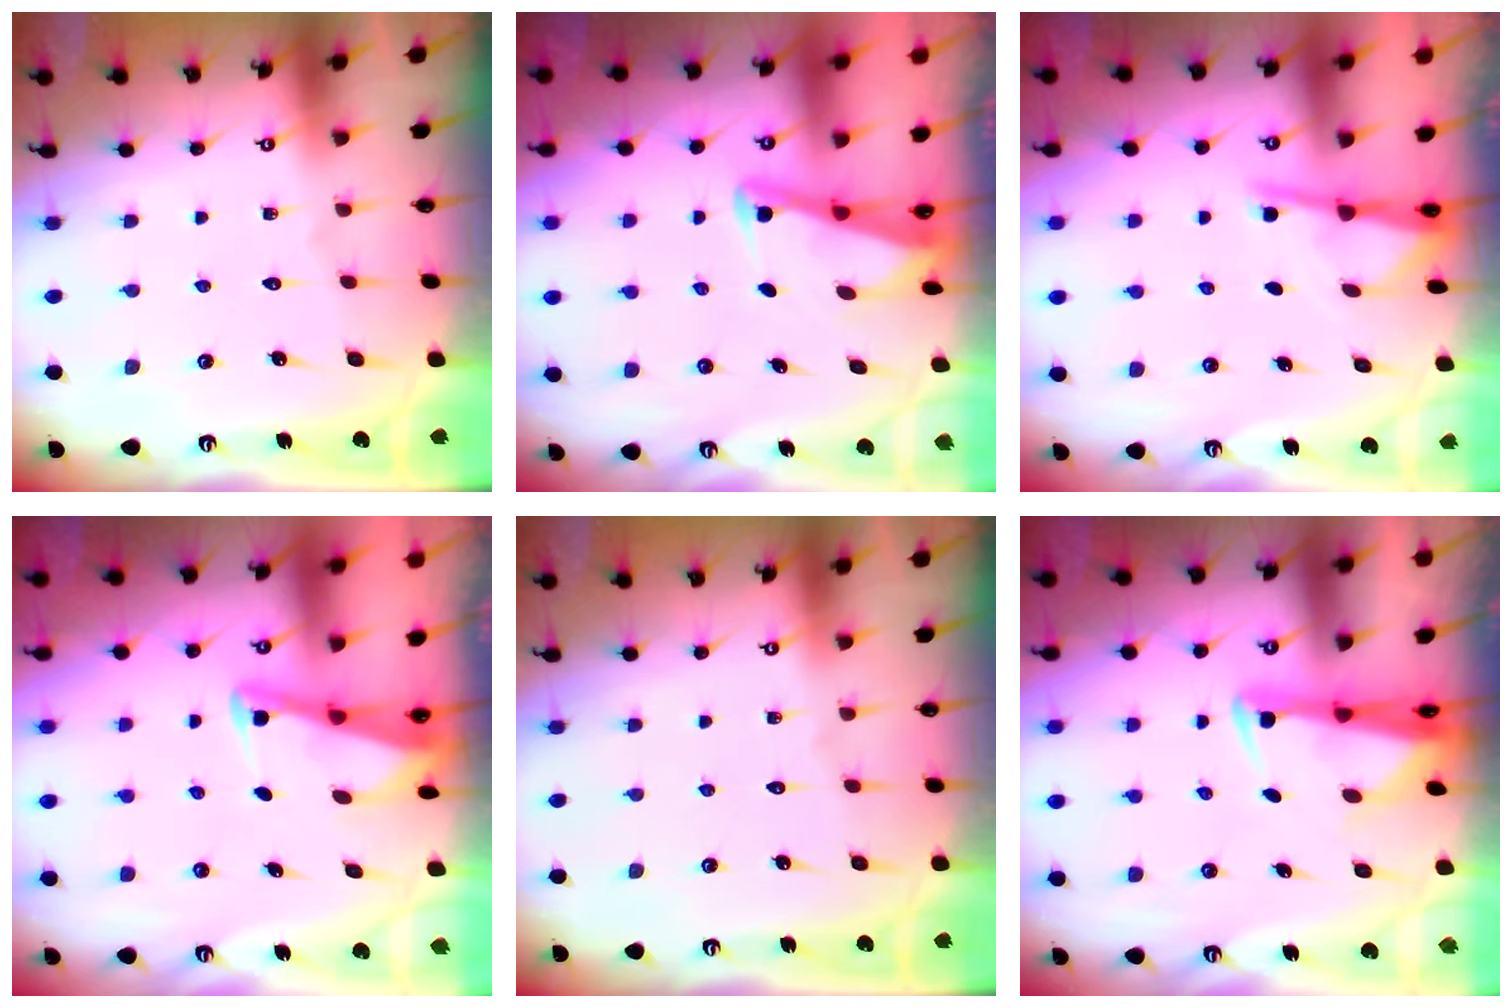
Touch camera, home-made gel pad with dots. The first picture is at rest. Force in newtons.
{"total": 2.8, "press": 2.8, "slide": 0.3}
{"total": 2.4, "press": 2.4, "slide": 0.3}
{"total": 2.7, "press": 2.7, "slide": 0.3}
{"total": 0.0}
{"total": 2.9, "press": 2.8, "slide": 0.9}